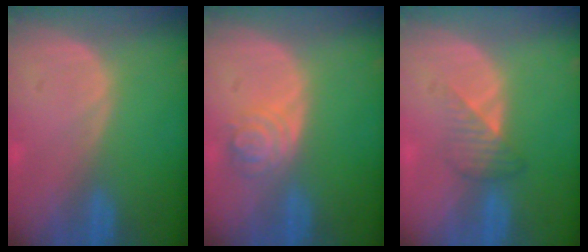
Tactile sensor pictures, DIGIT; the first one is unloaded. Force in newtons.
{"total": 4.0, "press": 4.0, "slide": 0.5}
{"total": 3.5, "press": 3.2, "slide": 1.4}